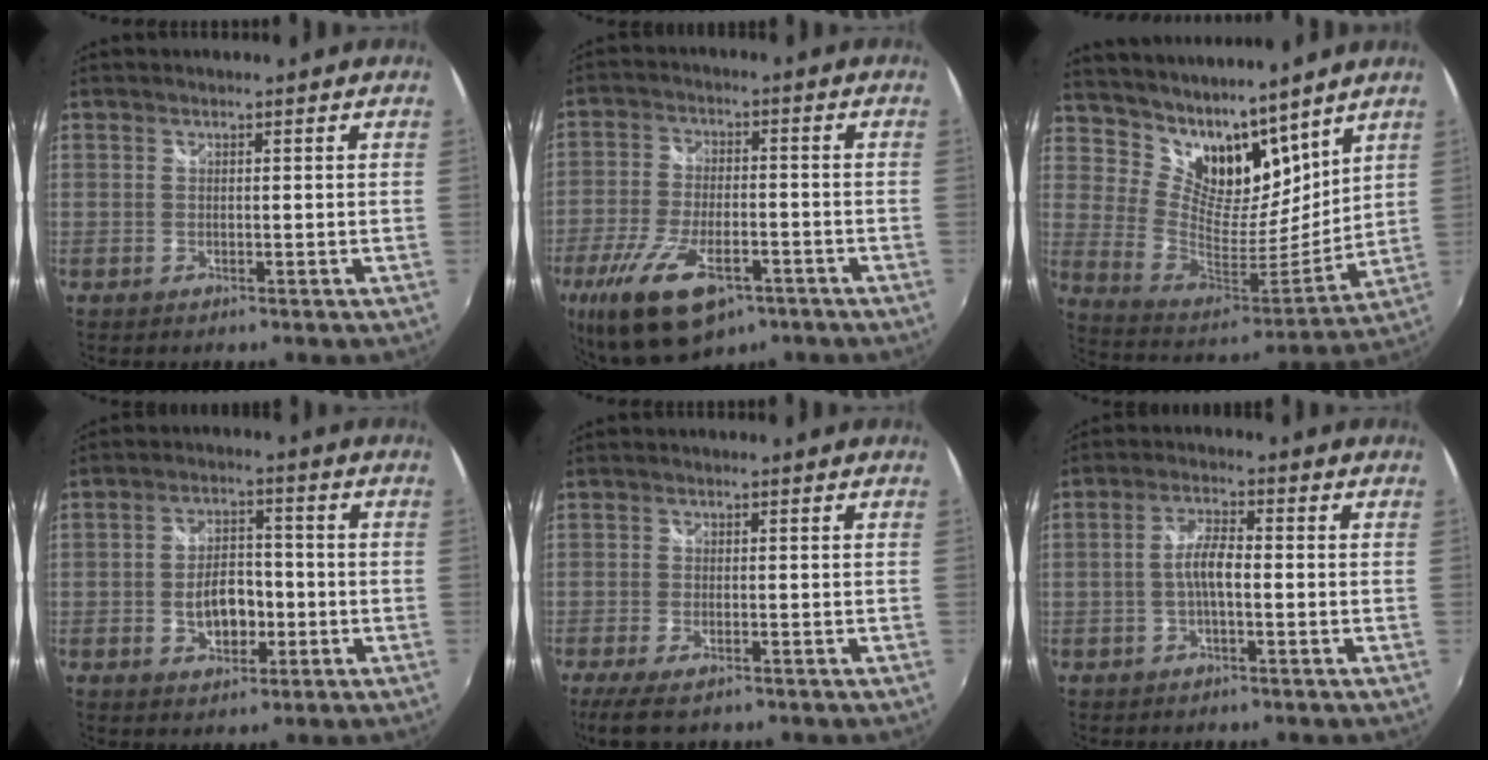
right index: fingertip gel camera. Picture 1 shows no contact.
{"total": 17.4, "force": [-9.9, 7.8, 12.0], "torque": [-0.257, -0.042, -0.167]}
{"total": 16.2, "force": [12.6, 7.6, 6.8], "torque": [-0.142, -0.014, 0.235]}
{"total": 7.4, "force": [-1.9, 4.6, 5.4], "torque": [-0.100, 0.013, -0.022]}
{"total": 6.1, "force": [-4.3, 2.1, 3.9], "torque": [-0.090, -0.024, -0.074]}
{"total": 4.4, "force": [-1.0, 1.2, 4.1], "torque": [-0.083, 0.010, -0.021]}